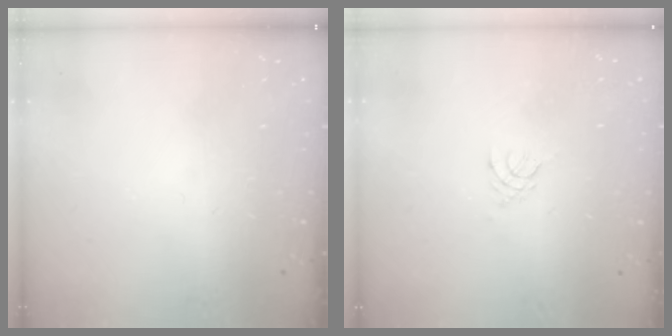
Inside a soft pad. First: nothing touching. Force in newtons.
{"total": 2.8, "press": 2.7, "slide": 0.6}